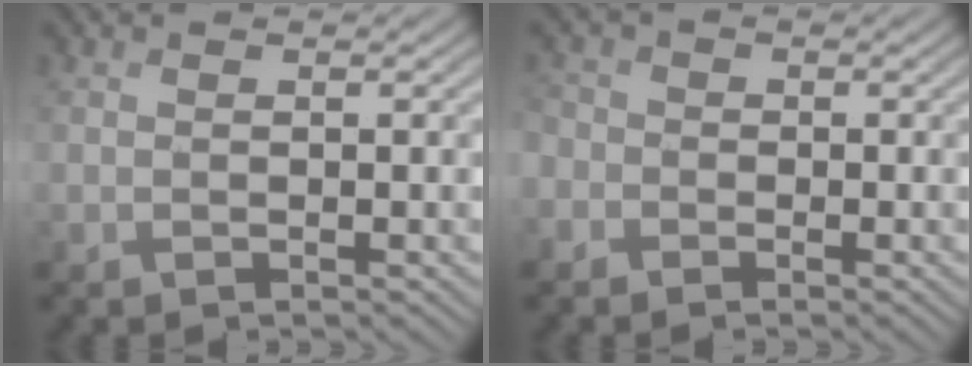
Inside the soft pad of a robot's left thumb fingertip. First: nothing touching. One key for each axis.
{"total": 2.5, "fx": -1.3, "fy": 2.0, "fz": 0.6, "tx": -0.023, "ty": -0.001, "tz": -0.039}